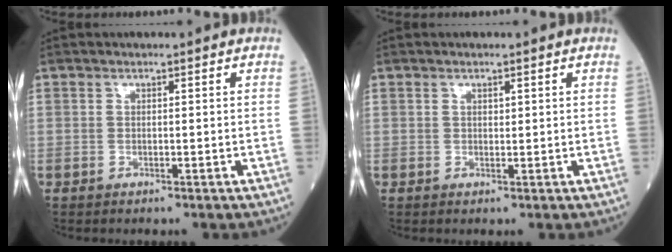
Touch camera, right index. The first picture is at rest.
{"total": 0.6, "force": [0.3, 0.2, 0.4], "torque": [-0.012, -0.002, 0.006]}